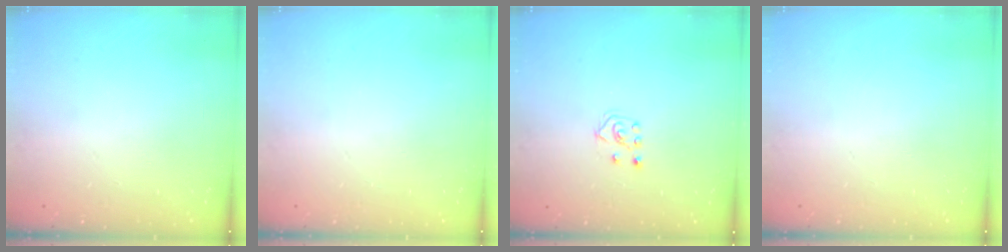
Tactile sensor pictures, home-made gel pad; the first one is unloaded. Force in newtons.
{"total": 0.0}
{"total": 4.6, "press": 4.5, "slide": 0.8}
{"total": 0.0}